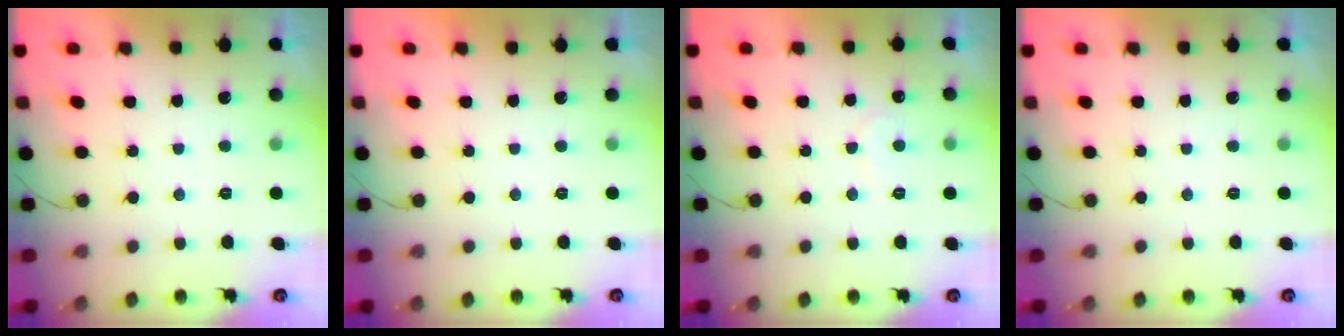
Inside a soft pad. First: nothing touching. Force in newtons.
{"total": 1.8, "press": 1.8, "slide": 0.0}
{"total": 4.3, "press": 4.3, "slide": 0.2}
{"total": 0.0}